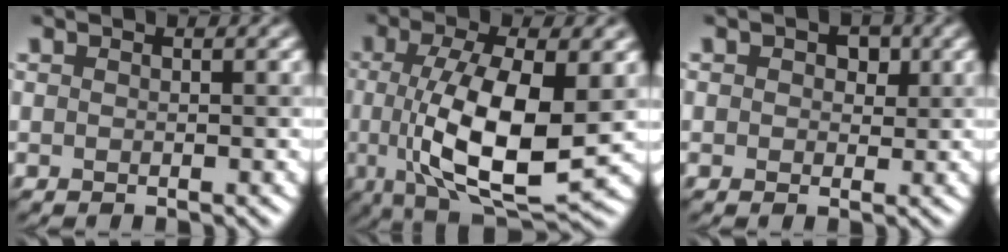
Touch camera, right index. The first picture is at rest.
{"total": 10.0, "force": [-0.5, 3.4, 9.4], "torque": [-0.169, -0.014, 0.001]}
{"total": 1.8, "force": [0.8, 1.5, 0.7], "torque": [-0.008, 0.004, 0.005]}